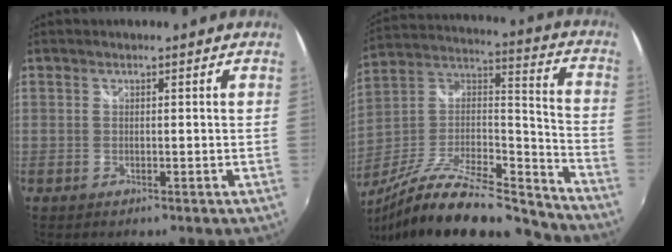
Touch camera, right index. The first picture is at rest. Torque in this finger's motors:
{"motor_torque": [0.31, -0.86, 0.12, 0.10]}